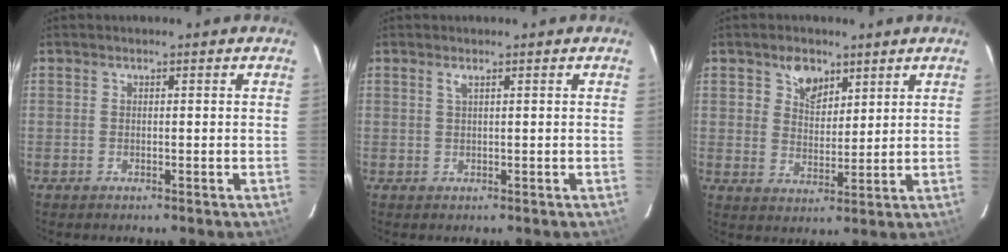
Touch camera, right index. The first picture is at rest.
{"total": 0.8, "force": [0.4, -0.1, 0.7], "torque": [-0.013, 0.002, 0.008]}
{"total": 6.1, "force": [3.8, 4.1, 2.3], "torque": [-0.028, 0.002, 0.072]}